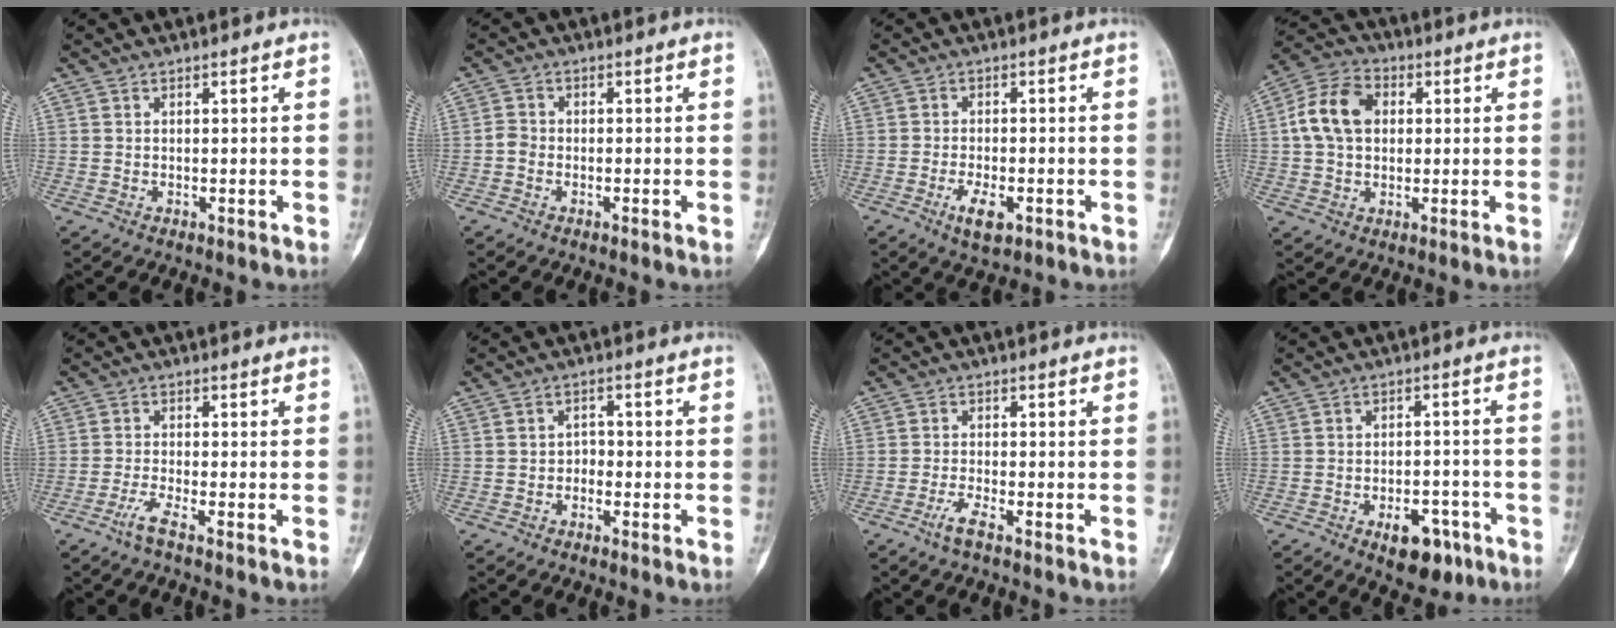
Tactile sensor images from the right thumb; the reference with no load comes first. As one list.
[{"total": 2.0, "force": [-0.9, 1.4, 1.2], "torque": [-0.016, 0.004, -0.026]}, {"total": 4.8, "force": [-2.2, 2.0, 3.8], "torque": [-0.067, 0.003, -0.034]}, {"total": 10.6, "force": [1.6, 7.8, 7.1], "torque": [-0.122, 0.023, 0.021]}, {"total": 2.7, "force": [-2.0, -0.4, 1.9], "torque": [-0.055, 0.000, -0.046]}, {"total": 2.3, "force": [-1.0, 1.8, 0.9], "torque": [0.001, 0.013, -0.024]}, {"total": 2.7, "force": [-1.9, 0.1, 2.0], "torque": [-0.054, 0.003, -0.042]}, {"total": 8.4, "force": [-4.5, 4.6, 5.5], "torque": [-0.052, 0.029, -0.057]}]